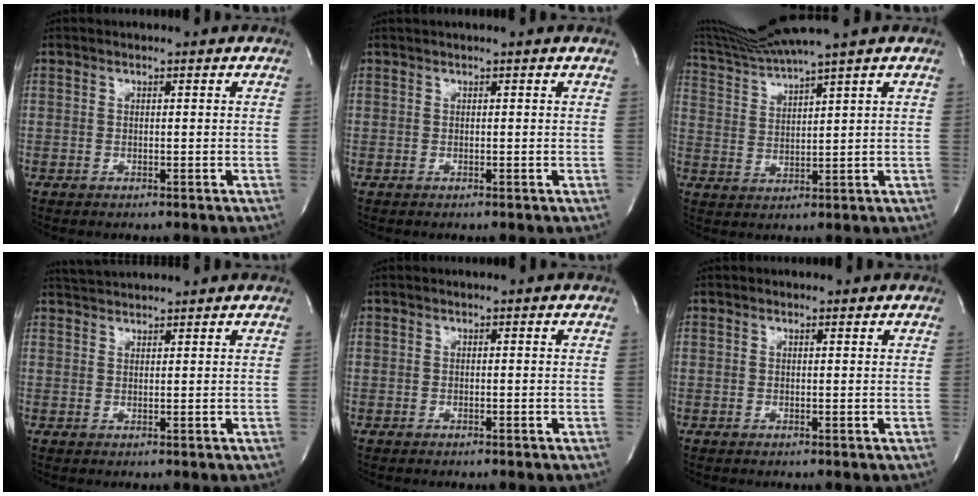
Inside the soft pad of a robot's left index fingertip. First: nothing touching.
{"total": 1.2, "force": [1.0, -0.4, 0.5], "torque": [-0.014, 0.006, 0.023]}
{"total": 7.9, "force": [7.0, -2.3, 3.0], "torque": [-0.071, -0.008, 0.140]}
{"total": 3.9, "force": [3.9, -0.2, 0.6], "torque": [-0.017, 0.025, 0.071]}
{"total": 0.0}
{"total": 0.6, "force": [0.5, 0.3, 0.2], "torque": [-0.011, -0.001, 0.006]}